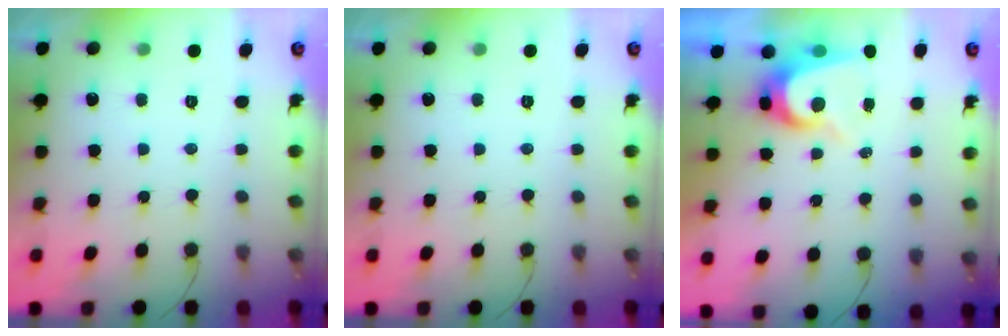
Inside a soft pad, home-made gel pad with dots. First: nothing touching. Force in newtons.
{"total": 0.0}
{"total": 8.2, "press": 8.1, "slide": 1.0}